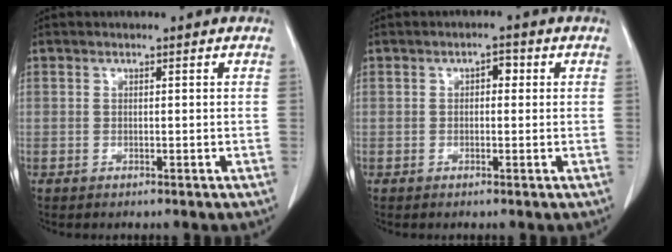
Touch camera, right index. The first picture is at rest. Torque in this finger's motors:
{"motor_torque": [0.34, 0.09, 0.04, 0.02]}